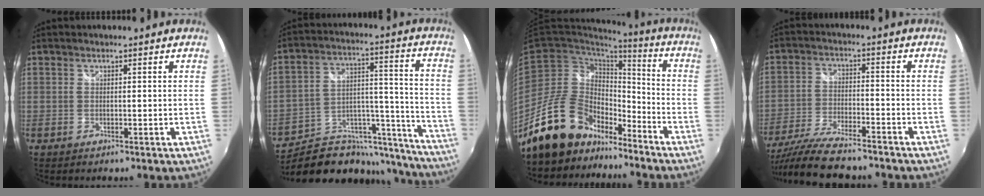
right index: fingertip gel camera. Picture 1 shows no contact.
{"total": 20.8, "force": [-16.1, 10.5, 8.0], "torque": [-0.122, 0.056, -0.198]}
{"total": 18.9, "force": [-14.1, 9.9, 7.8], "torque": [-0.149, 0.027, -0.232]}
{"total": 14.1, "force": [-12.2, 2.6, 6.7], "torque": [-0.151, -0.030, -0.218]}